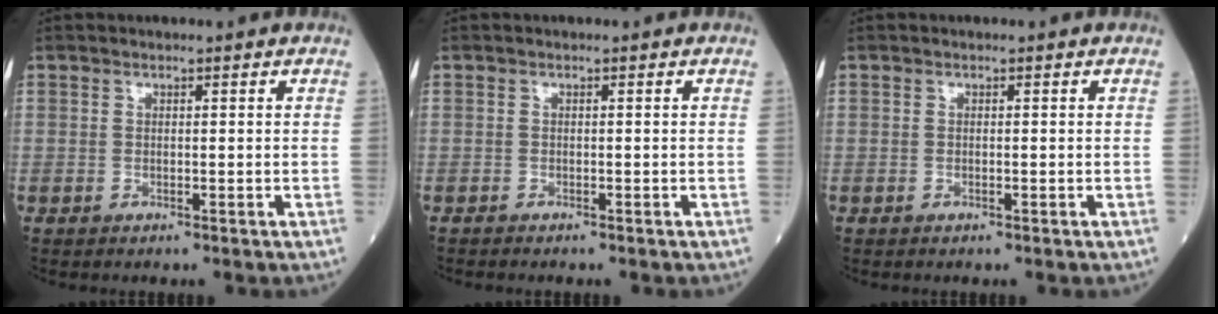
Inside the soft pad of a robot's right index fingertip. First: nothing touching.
{"total": 0.6, "force": [-0.6, 0.1, 0.1], "torque": [-0.005, -0.001, -0.012]}
{"total": 0.0}